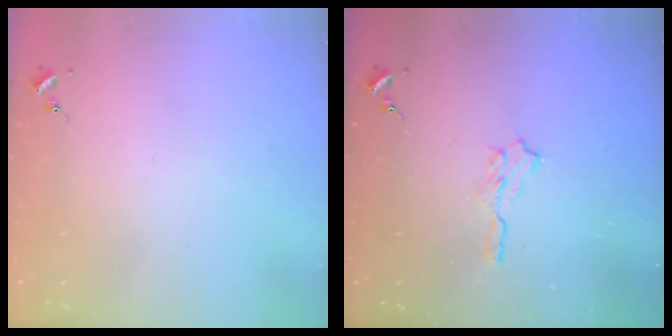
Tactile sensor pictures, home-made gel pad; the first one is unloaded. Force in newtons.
{"total": 6.9, "press": 6.9, "slide": 0.6}